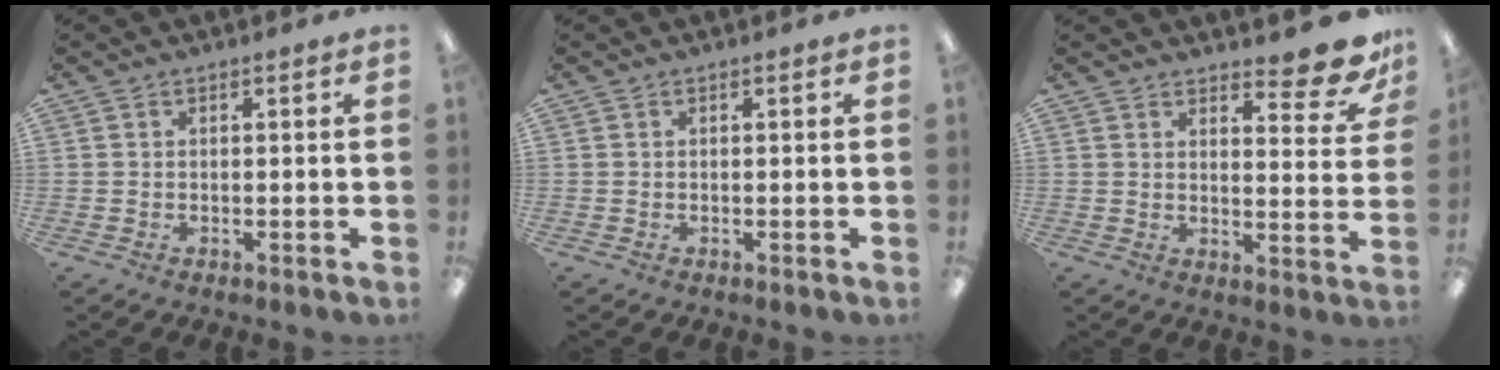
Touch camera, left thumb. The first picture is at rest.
{"total": 0.0}
{"total": 9.4, "force": [7.8, 2.6, 4.6], "torque": [-0.039, -0.063, 0.130]}